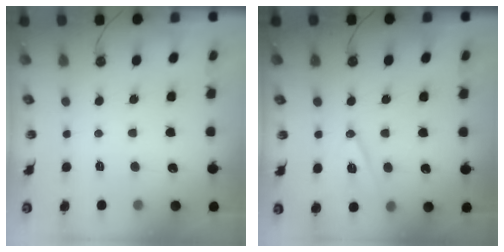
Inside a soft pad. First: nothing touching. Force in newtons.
{"total": 11.2, "press": 10.7, "slide": 3.3}